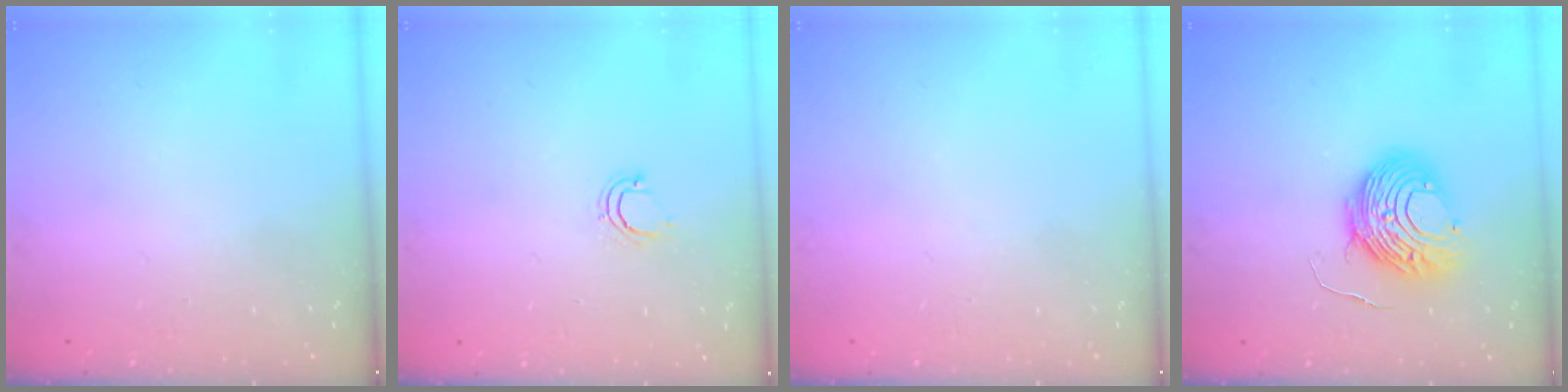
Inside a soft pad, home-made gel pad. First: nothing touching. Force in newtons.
{"total": 4.2, "press": 4.1, "slide": 0.8}
{"total": 0.0}
{"total": 10.9, "press": 10.8, "slide": 1.1}